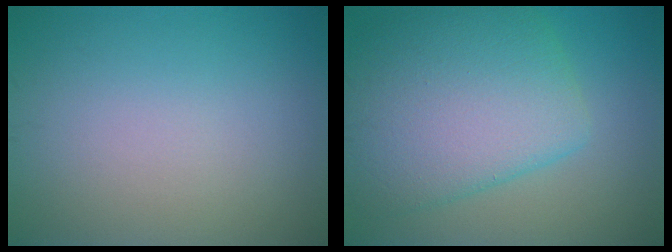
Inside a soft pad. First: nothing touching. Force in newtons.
{"total": 9.0, "press": 9.0, "slide": 0.3}